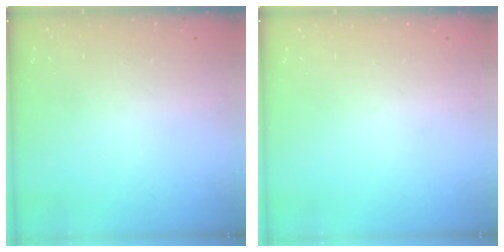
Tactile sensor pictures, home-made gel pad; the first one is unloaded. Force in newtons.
{"total": 0.0}